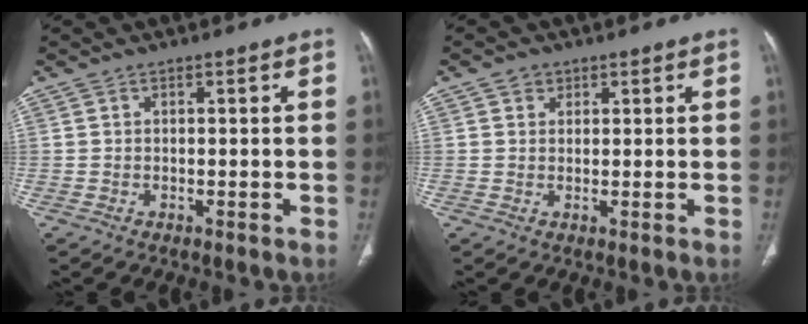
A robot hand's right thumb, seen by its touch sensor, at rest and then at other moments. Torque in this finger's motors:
{"motor_torque": [0.00, 0.00, 0.13, -0.20, 0.00]}